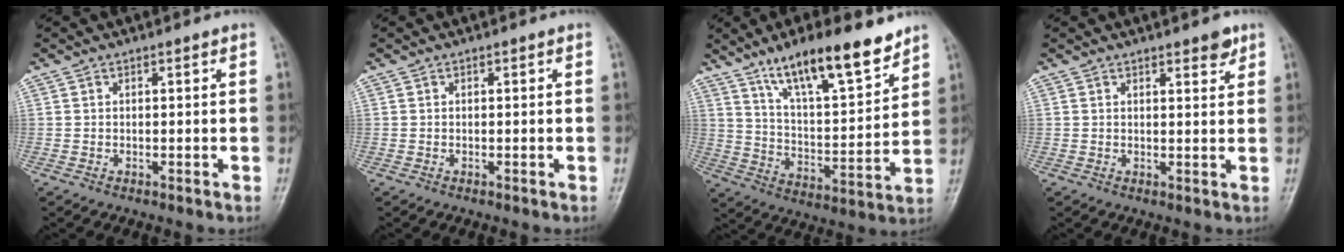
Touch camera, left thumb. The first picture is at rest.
{"total": 0.0}
{"total": 17.3, "force": [12.2, 4.7, 11.4], "torque": [-0.159, -0.065, 0.213]}
{"total": 3.2, "force": [2.2, 1.3, 1.9], "torque": [-0.010, -0.011, 0.028]}